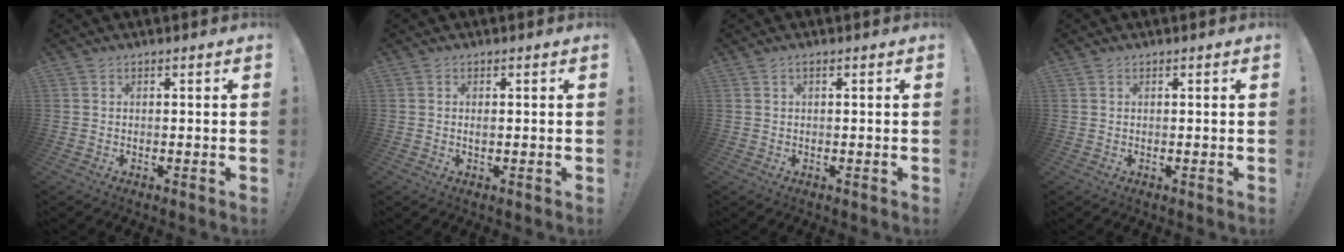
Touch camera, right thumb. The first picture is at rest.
{"total": 0.6, "force": [0.1, 0.3, 0.5], "torque": [-0.006, -0.002, 0.000]}
{"total": 0.8, "force": [0.2, 0.2, 0.8], "torque": [-0.016, 0.001, 0.004]}
{"total": 0.0}